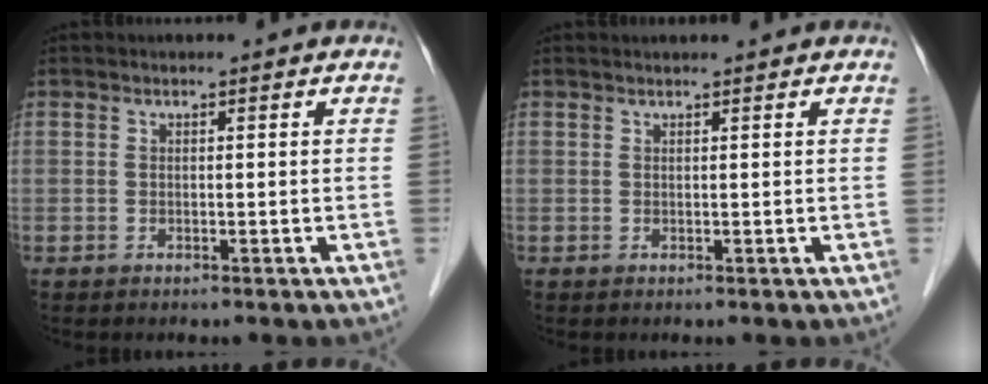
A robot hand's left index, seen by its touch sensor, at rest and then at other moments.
{"total": 1.3, "force": [1.3, 0.0, 0.4], "torque": [-0.006, 0.014, 0.022]}